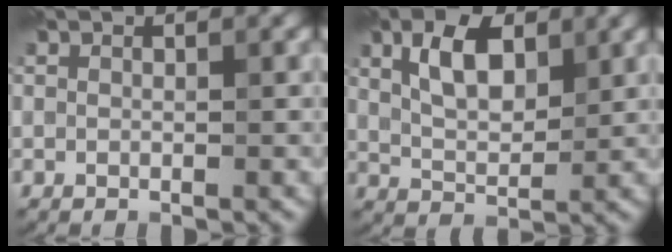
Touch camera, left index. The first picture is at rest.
{"total": 4.4, "force": [1.9, 2.3, 3.3], "torque": [-0.063, 0.011, 0.033]}